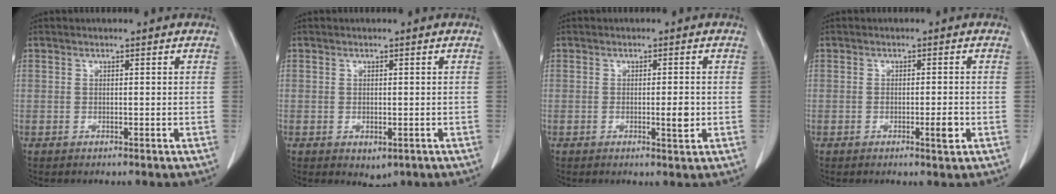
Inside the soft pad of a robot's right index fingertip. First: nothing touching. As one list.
[{"total": 2.1, "force": [-0.9, 1.3, 1.4], "torque": [-0.014, -0.003, -0.001]}, {"total": 2.5, "force": [-0.4, 0.4, 2.4], "torque": [-0.038, -0.003, -0.007]}, {"total": 2.3, "force": [-0.8, 0.3, 2.1], "torque": [-0.033, -0.003, -0.012]}]